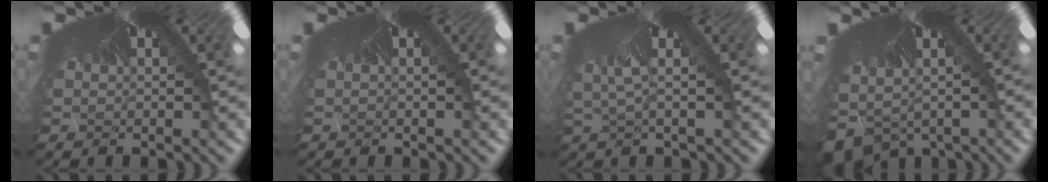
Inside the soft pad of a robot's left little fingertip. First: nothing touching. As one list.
[{"total": 0.0}, {"total": 2.9, "force": [-2.1, -1.9, -0.3], "torque": [-0.002, -0.027, -0.010]}, {"total": 5.8, "force": [-5.8, -0.5, -0.8], "torque": [-0.009, -0.069, -0.065]}]